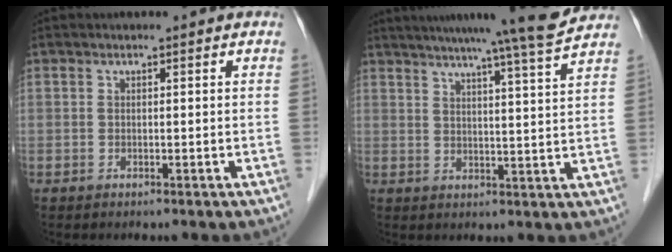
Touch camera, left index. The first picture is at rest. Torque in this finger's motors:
{"motor_torque": [1.04, -1.10, 0.49, 0.11]}